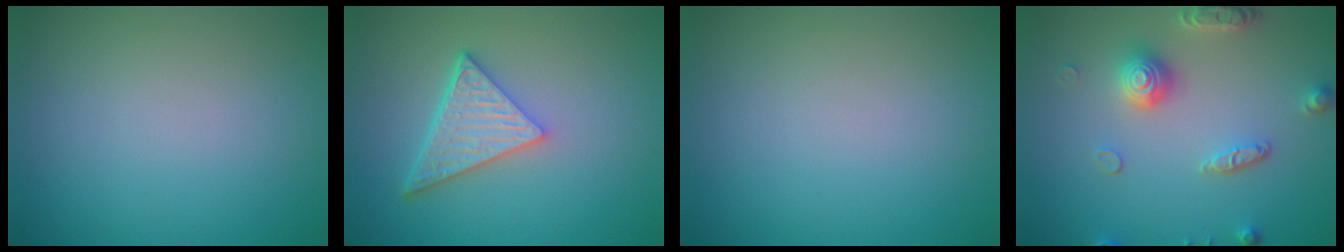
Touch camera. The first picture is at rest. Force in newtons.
{"total": 5.4, "press": 4.0, "slide": 3.6}
{"total": 0.0}
{"total": 4.1, "press": 3.5, "slide": 2.1}